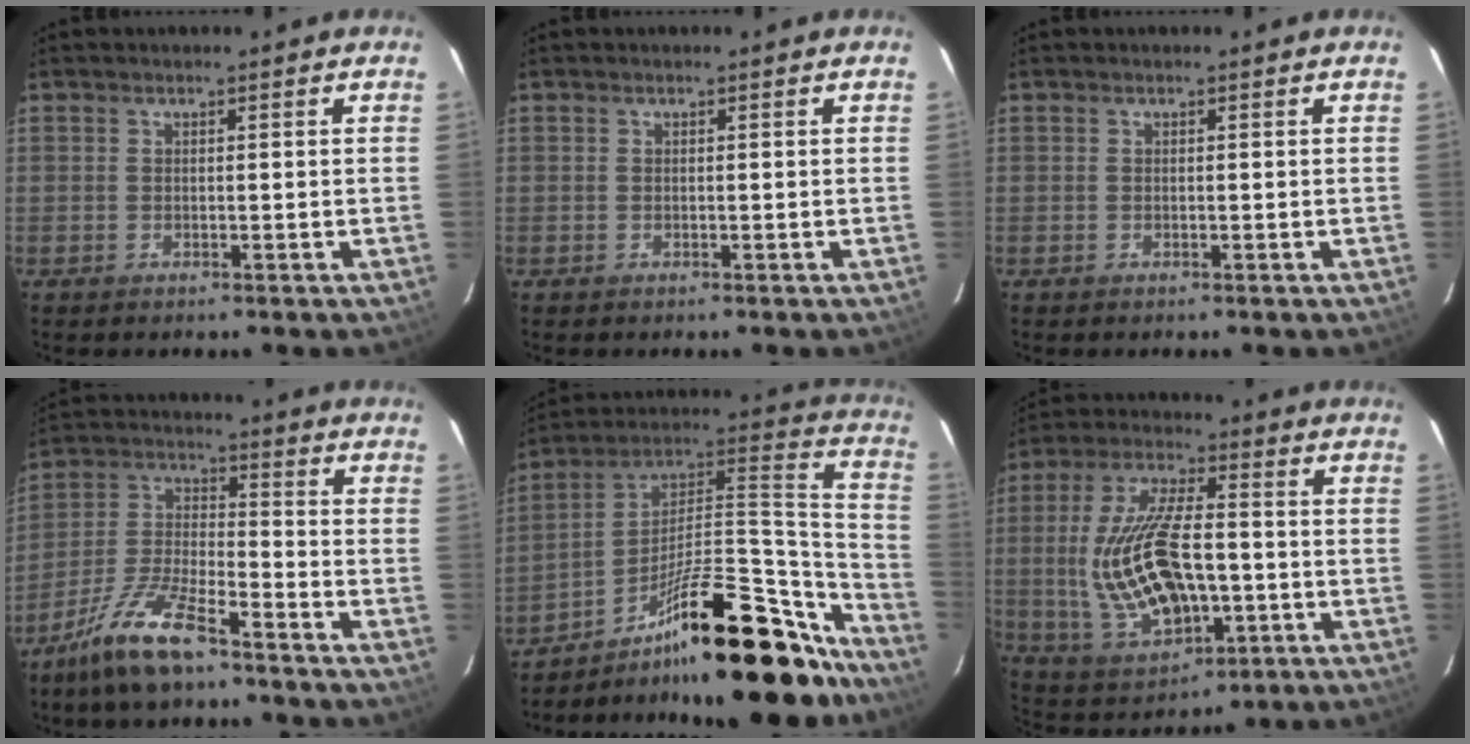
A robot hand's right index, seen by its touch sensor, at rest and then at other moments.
{"total": 0.0}
{"total": 0.0}
{"total": 12.3, "force": [-9.1, 3.1, 7.7], "torque": [-0.171, -0.003, -0.175]}
{"total": 30.0, "force": [-22.2, 9.4, 17.9], "torque": [-0.228, 0.045, -0.330]}
{"total": 19.5, "force": [-2.4, 9.2, 17.1], "torque": [-0.359, -0.005, -0.018]}